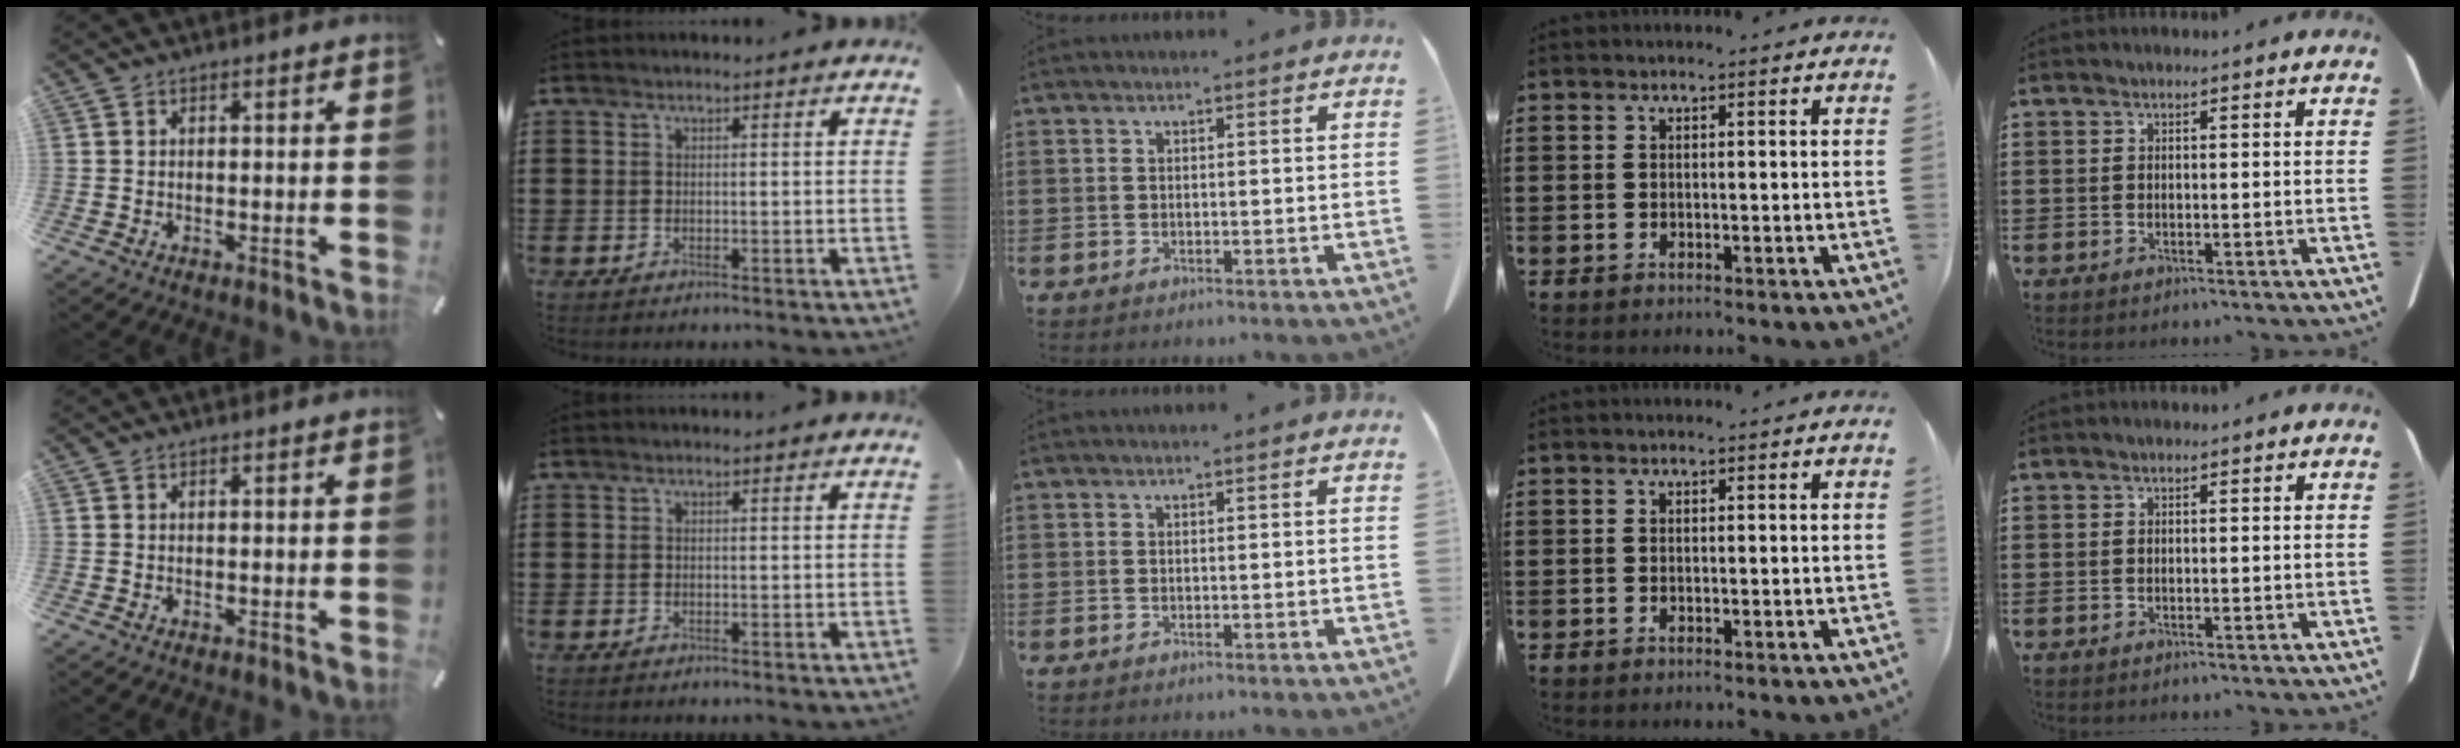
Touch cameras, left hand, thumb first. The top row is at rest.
{}